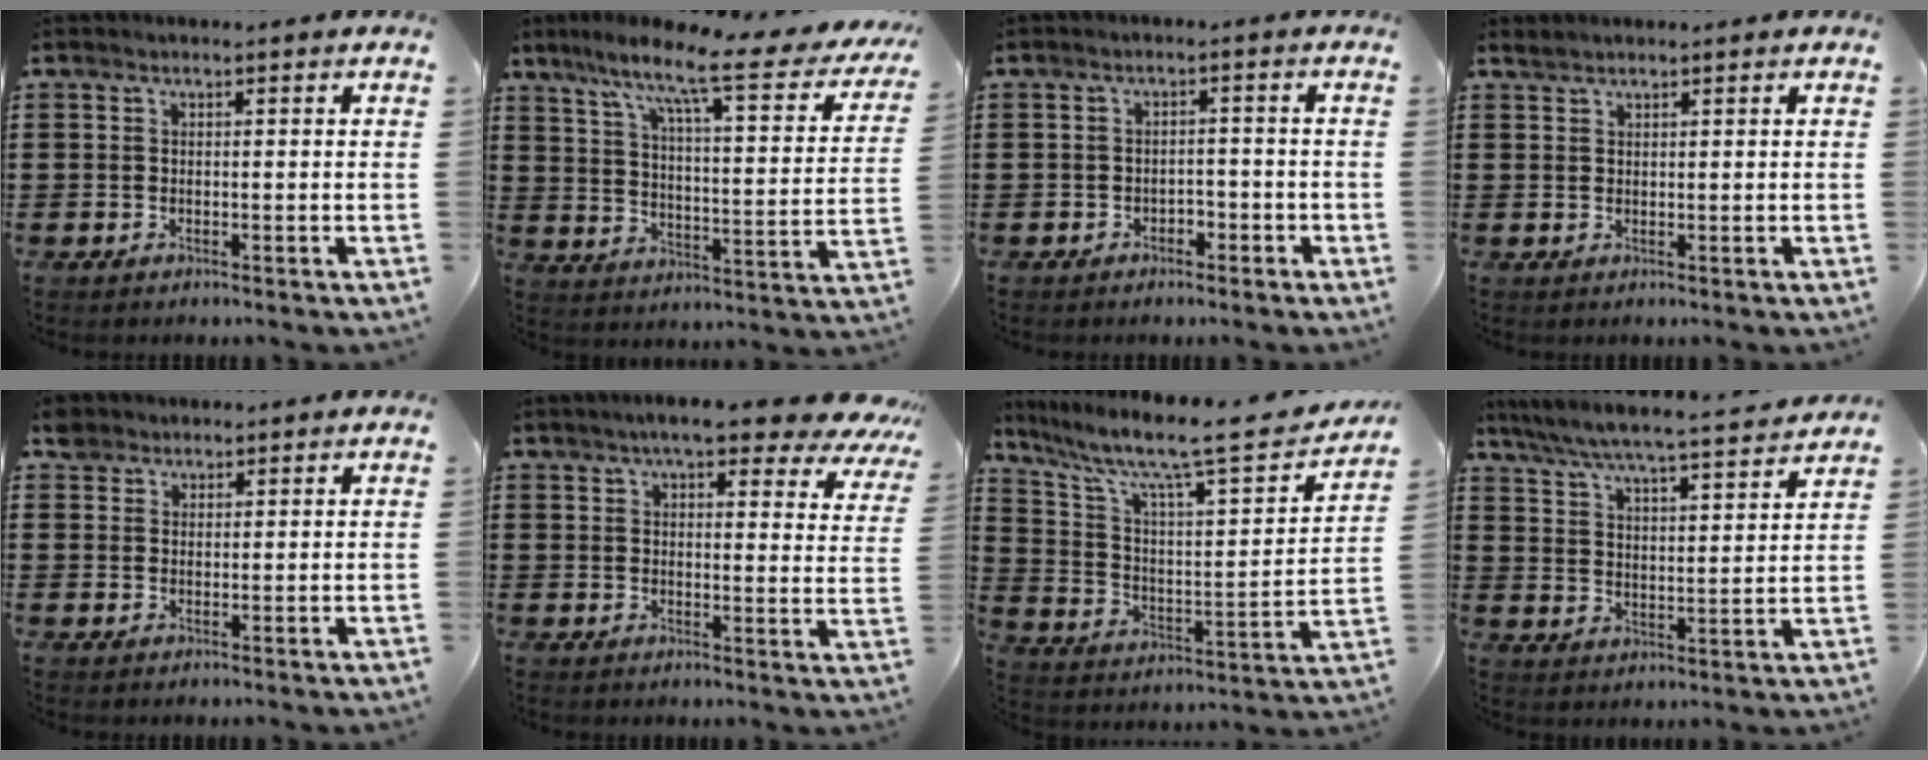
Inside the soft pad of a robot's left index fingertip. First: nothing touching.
{"total": 11.5, "force": [8.4, 0.9, 7.8], "torque": [-0.156, -0.060, 0.125]}
{"total": 2.1, "force": [-1.9, 0.9, 0.4], "torque": [-0.015, 0.003, -0.042]}
{"total": 1.1, "force": [1.1, 0.0, 0.3], "torque": [-0.008, 0.000, 0.021]}
{"total": 2.4, "force": [1.9, 1.4, 0.2], "torque": [-0.013, 0.008, 0.038]}
{"total": 7.7, "force": [6.4, 0.9, 4.0], "torque": [-0.081, -0.020, 0.112]}
{"total": 10.7, "force": [8.2, 1.4, 6.8], "torque": [-0.155, -0.054, 0.128]}
{"total": 6.0, "force": [5.7, -0.5, 1.9], "torque": [-0.061, -0.043, 0.093]}